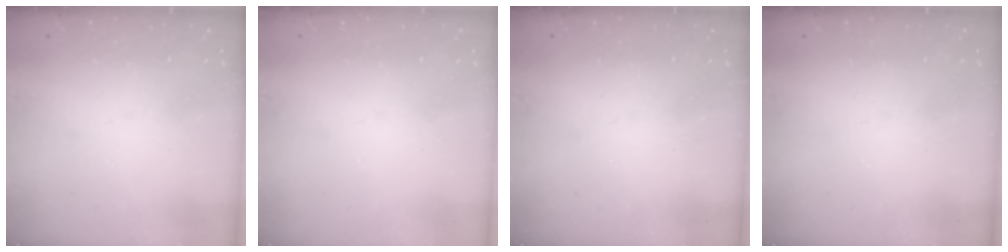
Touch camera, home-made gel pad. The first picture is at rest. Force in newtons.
{"total": 0.0}
{"total": 0.0}
{"total": 0.0}